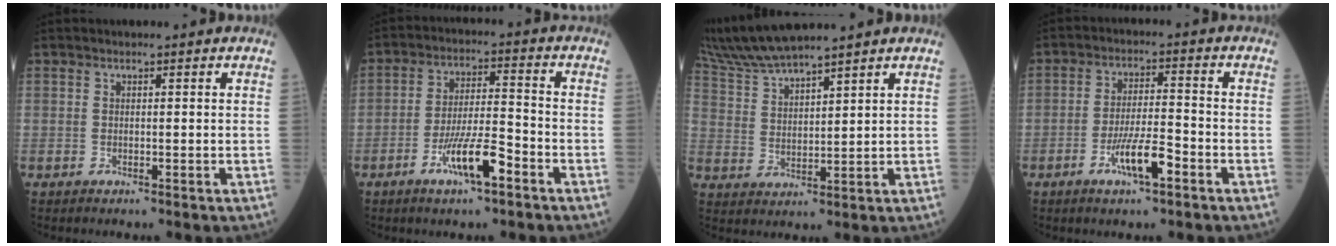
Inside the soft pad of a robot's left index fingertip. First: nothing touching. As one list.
[{"total": 8.1, "force": [-4.6, 1.2, 6.5], "torque": [-0.123, -0.002, -0.082]}, {"total": 9.5, "force": [8.8, -0.4, 3.6], "torque": [-0.084, 0.019, 0.179]}, {"total": 6.4, "force": [-3.5, 1.0, 5.3], "torque": [-0.104, -0.002, -0.064]}]